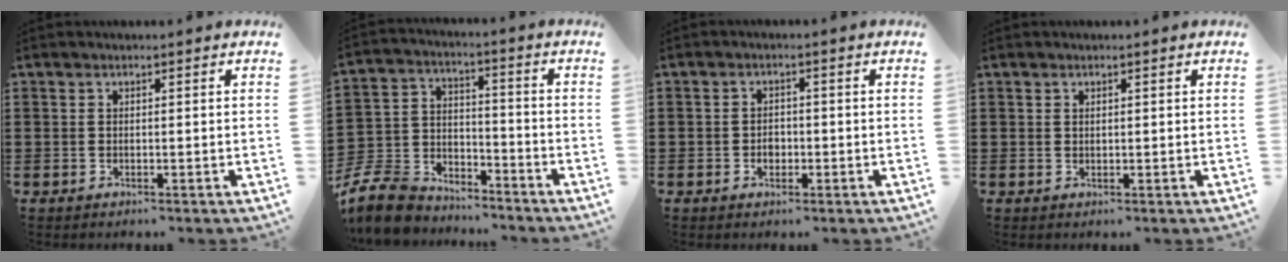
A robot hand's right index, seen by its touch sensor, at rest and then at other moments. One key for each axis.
{"total": 10.0, "fx": -9.1, "fy": 3.1, "fz": 2.6, "tx": -0.081, "ty": 0.017, "tz": -0.185}
{"total": 1.8, "fx": -0.6, "fy": 1.3, "fz": 1.1, "tx": -0.024, "ty": 0.002, "tz": -0.012}
{"total": 0.6, "fx": 0.4, "fy": 0.4, "fz": 0.2, "tx": -0.006, "ty": 0.002, "tz": 0.008}